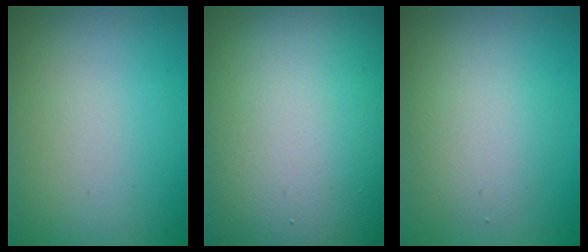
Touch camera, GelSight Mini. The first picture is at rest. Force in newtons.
{"total": 22.2, "press": 22.2, "slide": 1.0}
{"total": 2.6, "press": 2.6, "slide": 0.2}